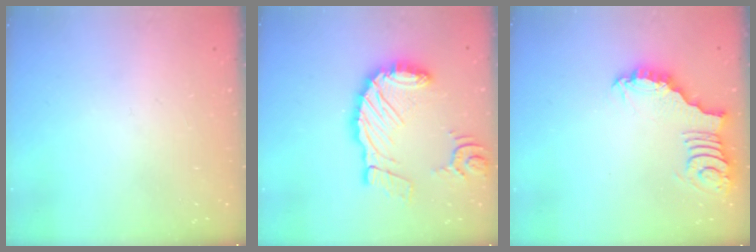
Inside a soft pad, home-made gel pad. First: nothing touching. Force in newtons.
{"total": 16.9, "press": 16.8, "slide": 2.0}
{"total": 3.1, "press": 3.1, "slide": 0.1}